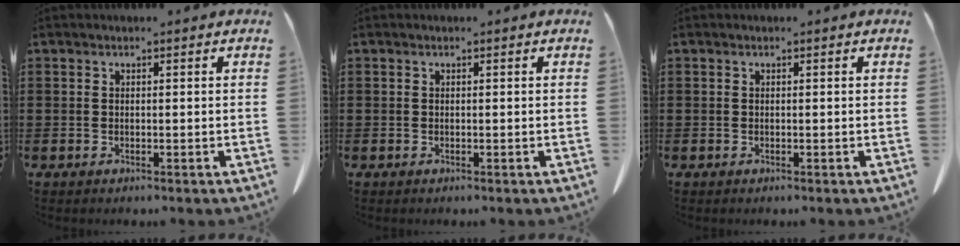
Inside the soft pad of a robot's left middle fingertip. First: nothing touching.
{"total": 0.0}
{"total": 0.0}